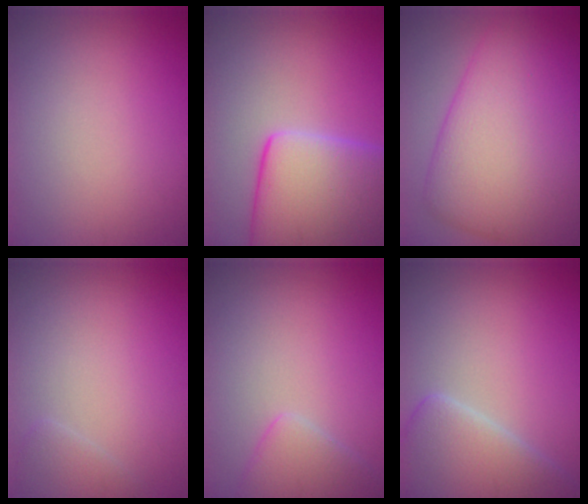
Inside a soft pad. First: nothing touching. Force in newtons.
{"total": 11.6, "press": 11.5, "slide": 1.0}
{"total": 12.1, "press": 12.1, "slide": 0.3}
{"total": 1.3, "press": 1.3, "slide": 0.2}
{"total": 2.8, "press": 2.8, "slide": 0.2}
{"total": 6.3, "press": 6.3, "slide": 0.8}